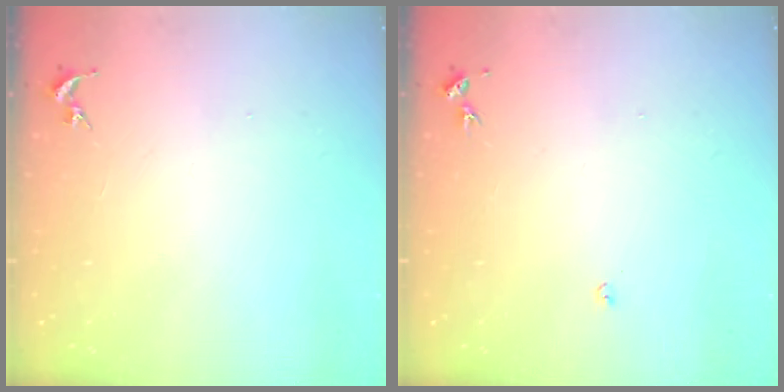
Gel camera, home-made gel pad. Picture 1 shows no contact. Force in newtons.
{"total": 2.7, "press": 2.7, "slide": 0.5}